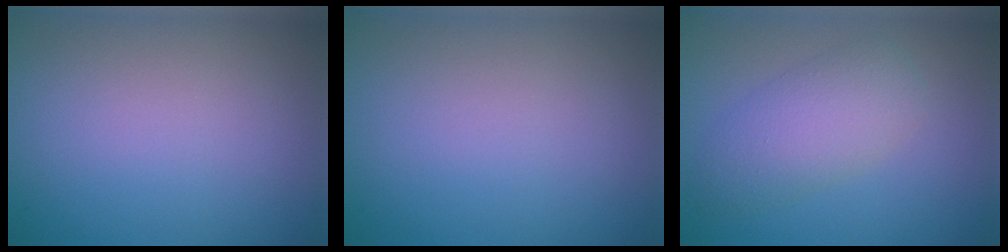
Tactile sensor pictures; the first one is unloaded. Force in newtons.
{"total": 0.0}
{"total": 4.3, "press": 4.3, "slide": 0.2}